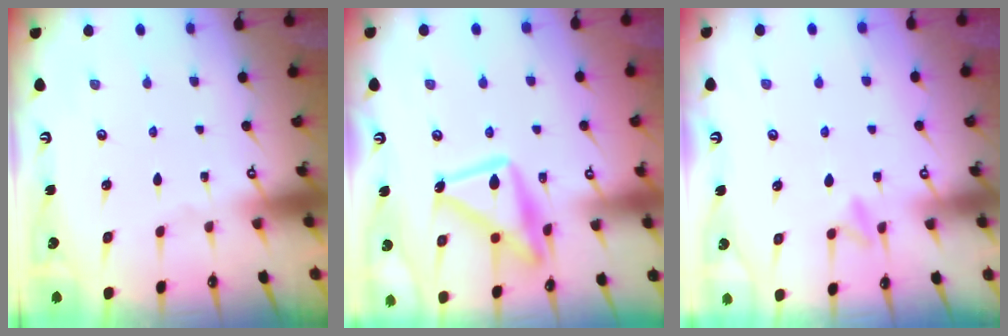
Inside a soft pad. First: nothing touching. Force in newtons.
{"total": 16.7, "press": 16.6, "slide": 1.1}
{"total": 6.3, "press": 6.1, "slide": 1.4}